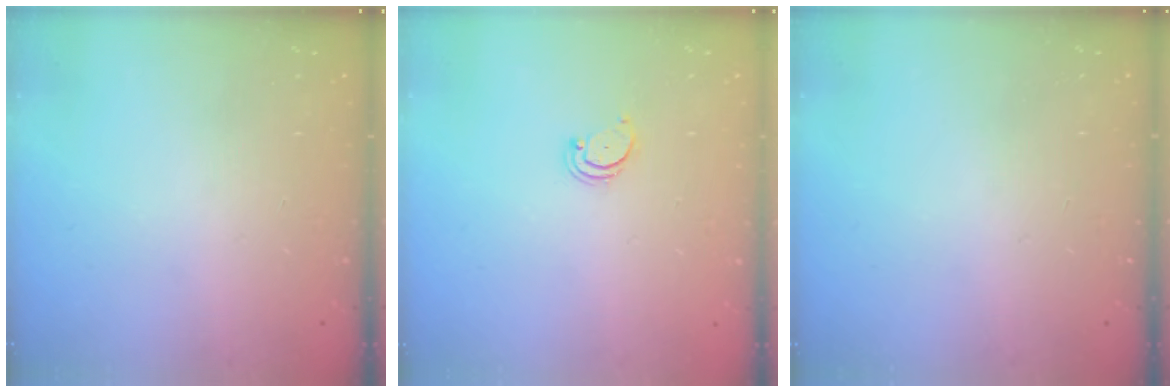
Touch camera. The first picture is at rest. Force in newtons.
{"total": 2.4, "press": 2.3, "slide": 0.5}
{"total": 0.0}